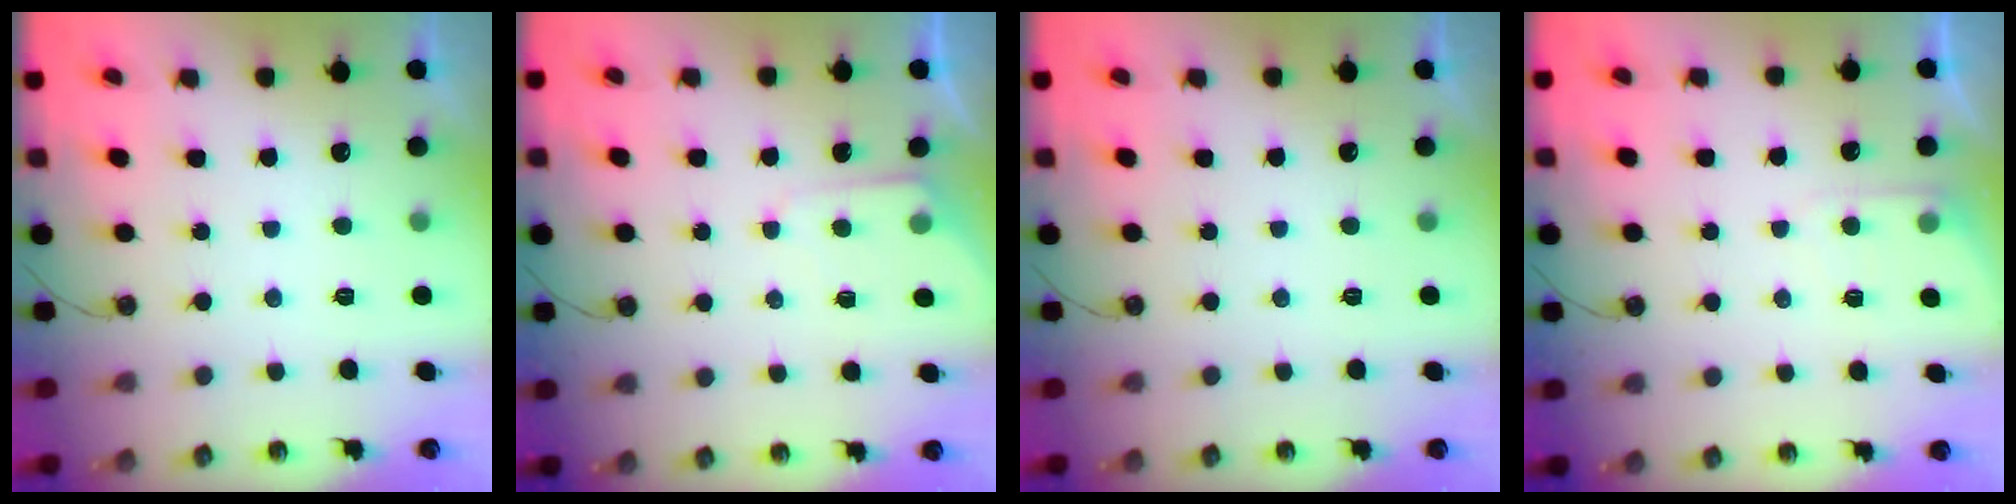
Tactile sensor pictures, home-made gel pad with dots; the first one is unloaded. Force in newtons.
{"total": 5.1, "press": 5.1, "slide": 0.6}
{"total": 0.0}
{"total": 4.3, "press": 4.2, "slide": 0.6}